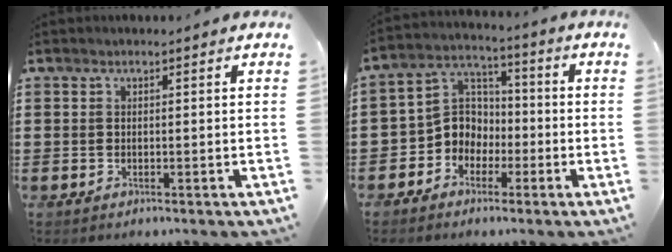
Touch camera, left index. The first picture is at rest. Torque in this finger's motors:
{"motor_torque": [0.75, 0.65, 0.24, 0.04]}